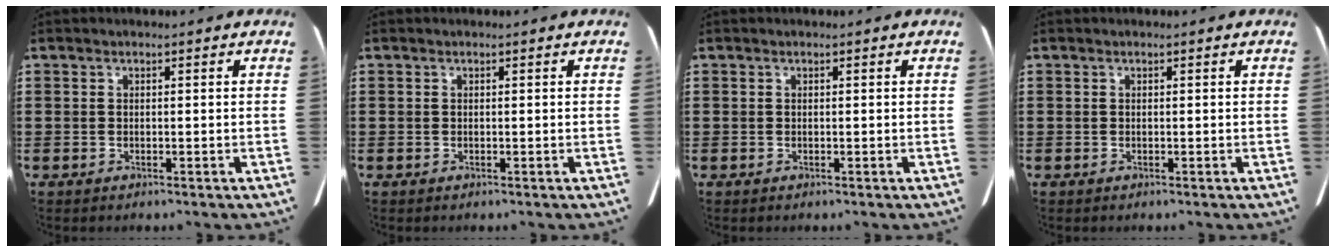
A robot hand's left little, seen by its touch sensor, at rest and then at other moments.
{"total": 0.0}
{"total": 0.0}
{"total": 0.0}